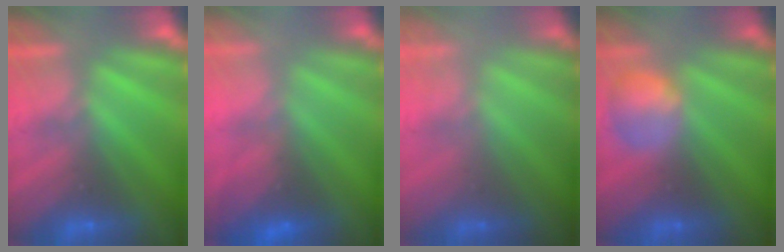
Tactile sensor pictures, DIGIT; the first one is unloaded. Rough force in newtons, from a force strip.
{"total": 2.8}
{"total": 2.2}
{"total": 2.4}